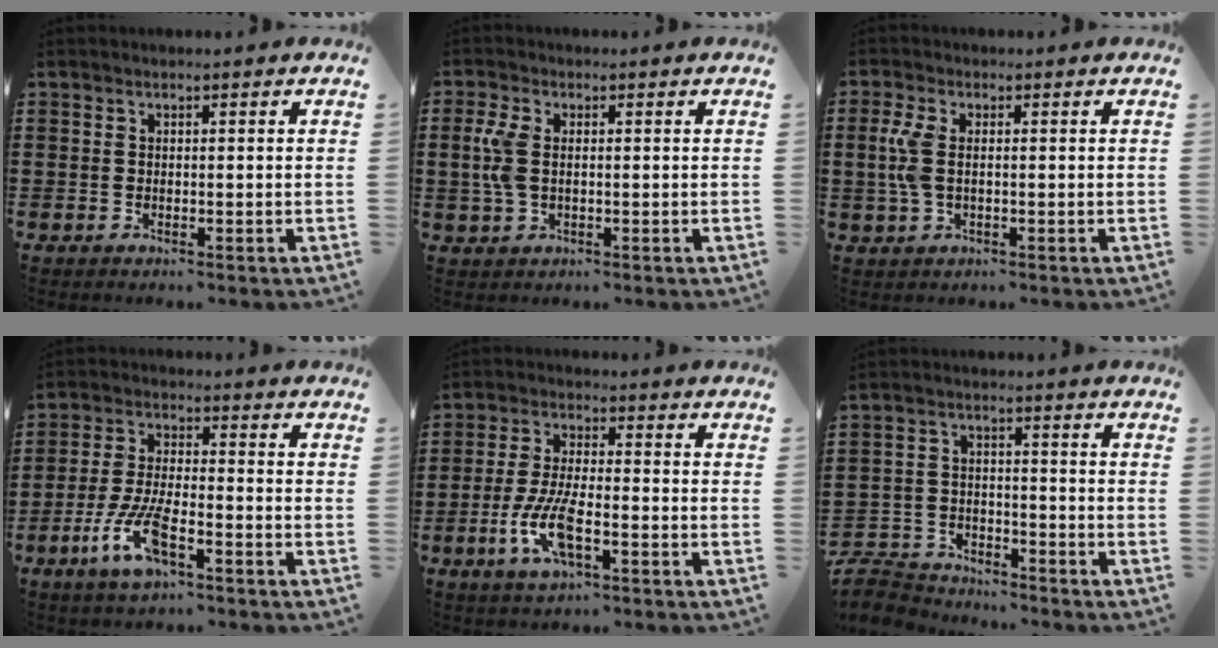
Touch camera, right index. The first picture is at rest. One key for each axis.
{"total": 5.1, "fx": 0.3, "fy": 2.8, "fz": 4.2, "tx": -0.115, "ty": -0.001, "tz": -0.004}
{"total": 4.6, "fx": 0.2, "fy": 2.2, "fz": 4.1, "tx": -0.109, "ty": -0.004, "tz": -0.006}
{"total": 8.5, "fx": -4.2, "fy": 2.5, "fz": 7.0, "tx": -0.165, "ty": -0.013, "tz": -0.080}
{"total": 8.2, "fx": -3.1, "fy": 2.6, "fz": 7.1, "tx": -0.164, "ty": -0.014, "tz": -0.060}
{"total": 6.0, "fx": -5.9, "fy": 1.2, "fz": 0.5, "tx": -0.026, "ty": 0.008, "tz": -0.121}